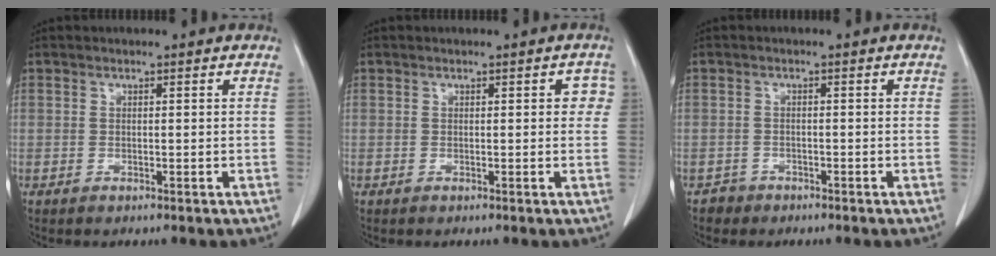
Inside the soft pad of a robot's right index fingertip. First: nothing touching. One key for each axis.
{"total": 2.1, "fx": 0.5, "fy": 1.1, "fz": 1.8, "tx": -0.008, "ty": 0.012, "tz": 0.001}
{"total": 1.8, "fx": -1.2, "fy": 1.2, "fz": -0.4, "tx": 0.002, "ty": 0.008, "tz": -0.025}